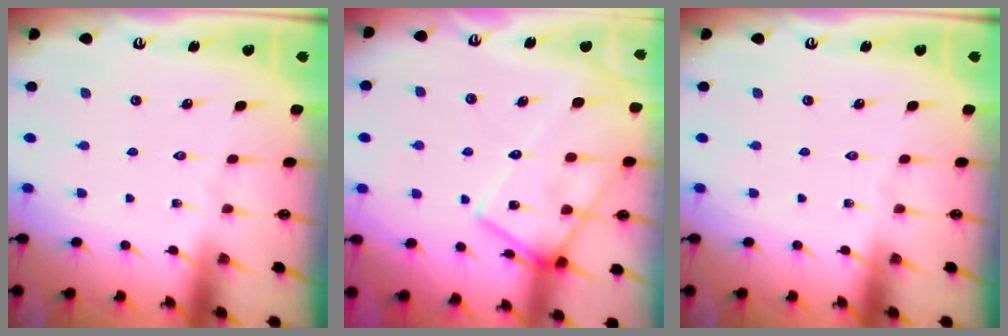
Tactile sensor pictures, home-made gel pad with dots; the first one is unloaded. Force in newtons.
{"total": 16.4, "press": 16.3, "slide": 1.2}
{"total": 0.0}